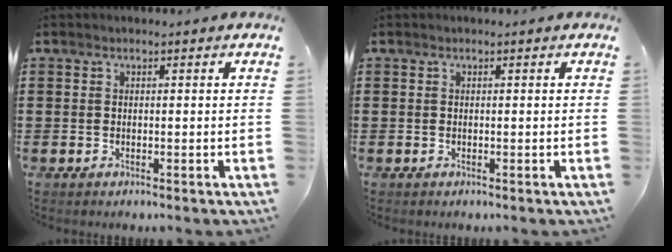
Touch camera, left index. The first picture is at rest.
{"total": 0.0}